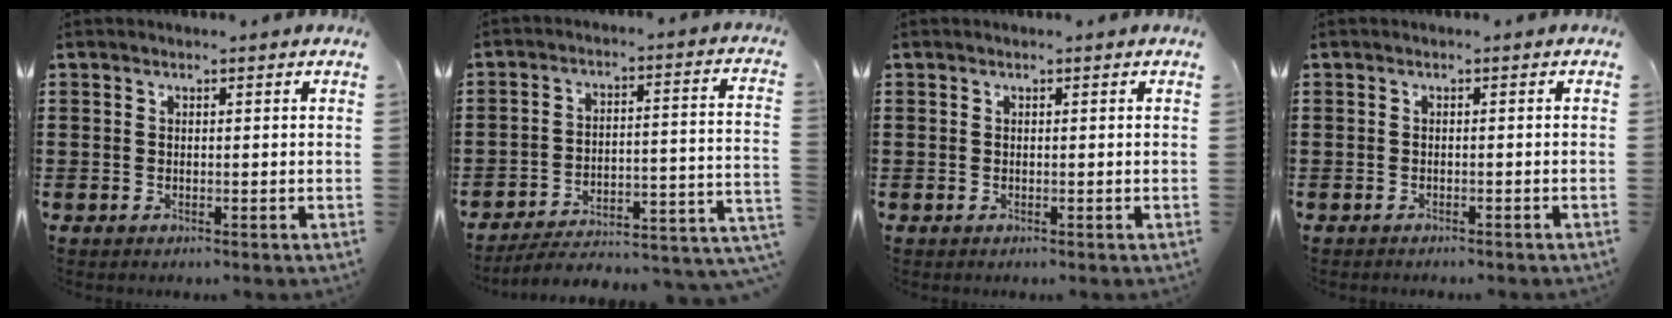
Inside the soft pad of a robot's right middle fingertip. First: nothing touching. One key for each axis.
{"total": 3.5, "fx": -3.2, "fy": 0.4, "fz": 1.4, "tx": -0.029, "ty": -0.023, "tz": -0.070}
{"total": 0.0}
{"total": 0.5, "fx": -0.5, "fy": 0.0, "fz": 0.0, "tx": -0.003, "ty": -0.002, "tz": -0.010}